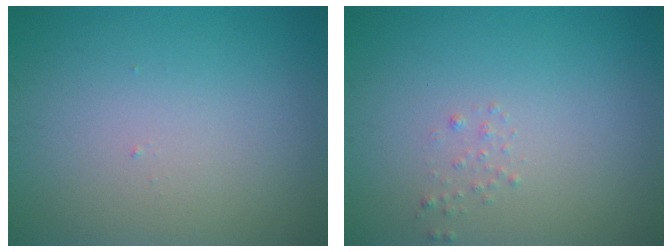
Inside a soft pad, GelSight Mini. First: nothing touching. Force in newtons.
{"total": 0.6, "press": 0.6, "slide": 0.0}